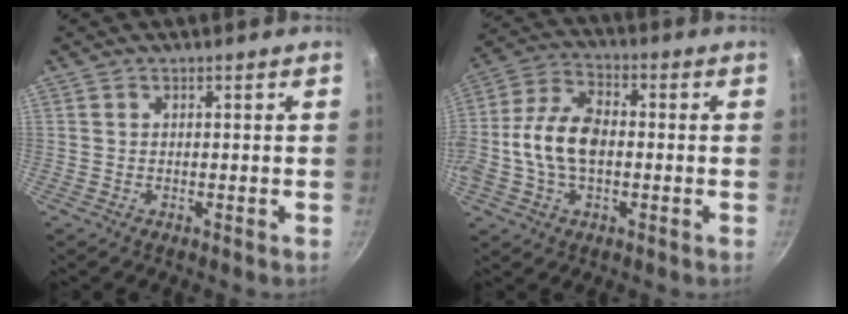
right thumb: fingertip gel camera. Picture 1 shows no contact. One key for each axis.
{"total": 12.3, "fx": -0.9, "fy": 7.7, "fz": 9.6, "tx": -0.178, "ty": 0.029, "tz": -0.030}